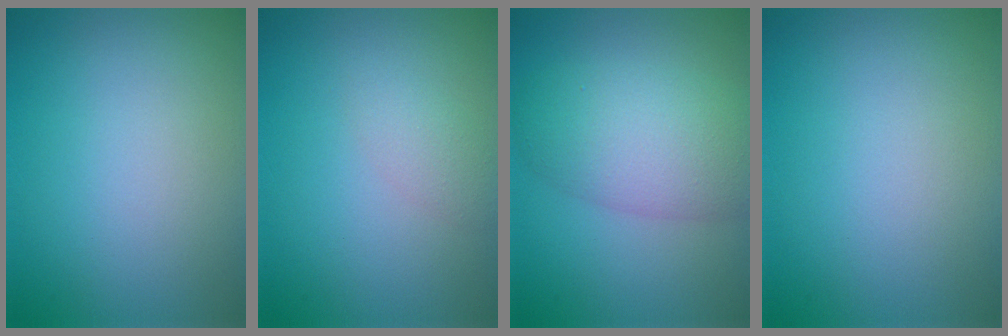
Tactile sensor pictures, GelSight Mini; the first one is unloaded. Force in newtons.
{"total": 1.5, "press": 1.5, "slide": 0.0}
{"total": 6.5, "press": 6.5, "slide": 0.2}
{"total": 0.0}